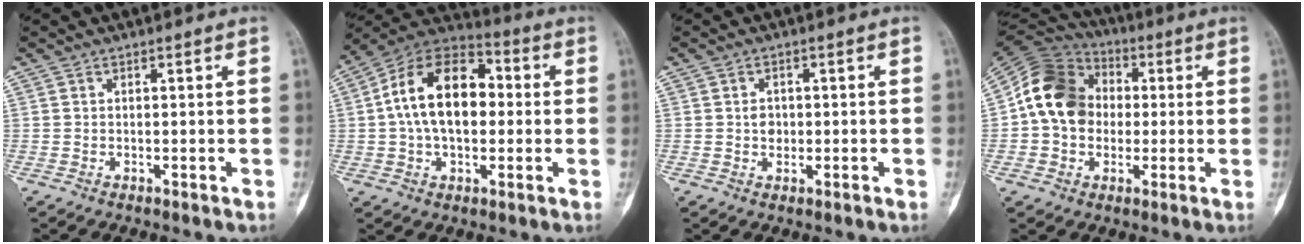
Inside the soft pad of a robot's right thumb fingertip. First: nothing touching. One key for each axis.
{"total": 17.3, "fx": 1.2, "fy": 10.7, "fz": 13.6, "tx": -0.210, "ty": 0.037, "tz": 0.012}
{"total": 2.3, "fx": 0.0, "fy": 2.1, "fz": 1.0, "tx": -0.001, "ty": 0.005, "tz": 0.000}
{"total": 13.8, "fx": 0.3, "fy": 11.0, "fz": 8.3, "tx": -0.132, "ty": 0.031, "tz": -0.007}